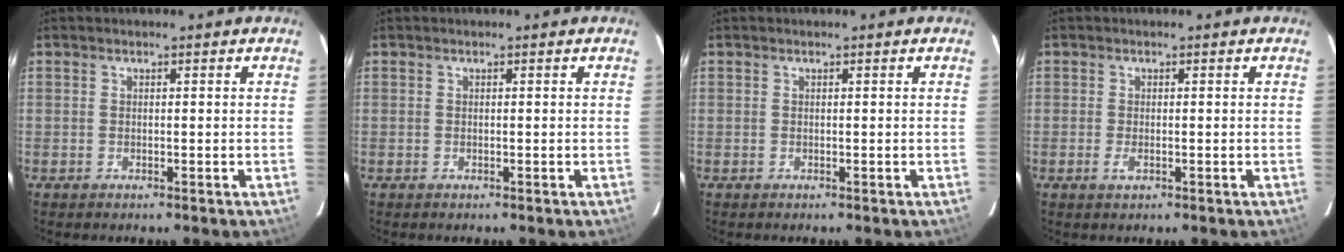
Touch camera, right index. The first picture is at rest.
{"total": 0.0}
{"total": 0.0}
{"total": 1.6, "force": [-0.6, 0.6, 1.3], "torque": [-0.027, -0.003, -0.010]}